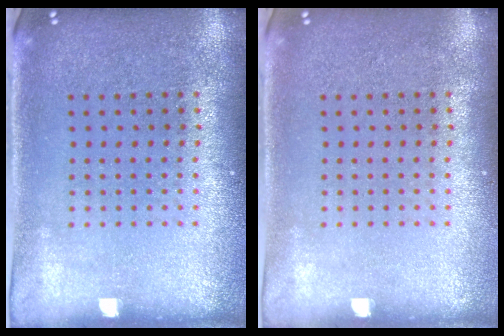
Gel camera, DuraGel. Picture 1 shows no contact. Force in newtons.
{"total": 0.0}